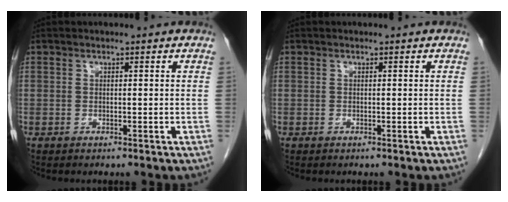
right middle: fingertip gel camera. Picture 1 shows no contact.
{"total": 0.0}